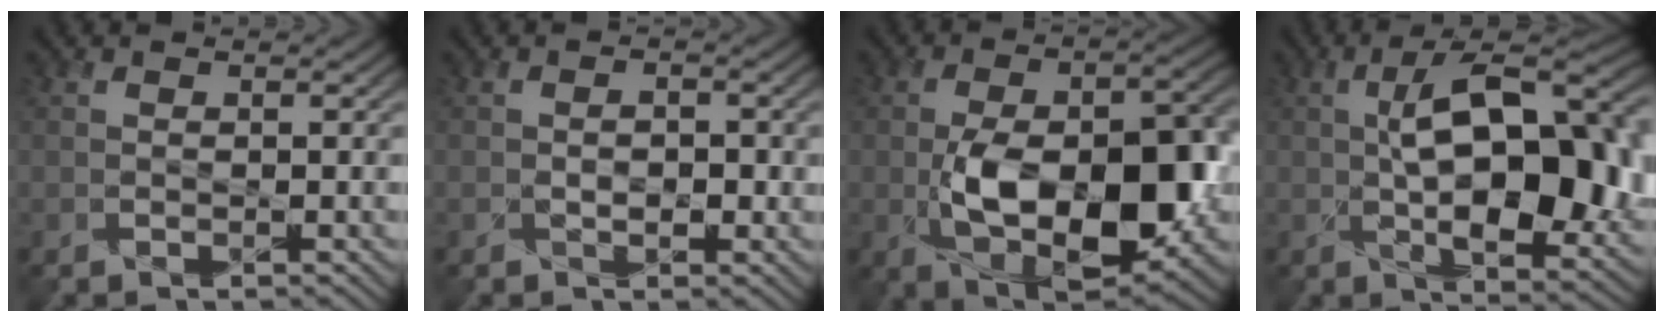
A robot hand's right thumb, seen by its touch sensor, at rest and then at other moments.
{"total": 2.1, "force": [-0.4, 1.4, 1.6], "torque": [-0.022, -0.002, -0.007]}
{"total": 14.4, "force": [-2.8, 7.6, 12.0], "torque": [-0.190, -0.018, -0.052]}
{"total": 16.0, "force": [0.8, 7.1, 14.3], "torque": [-0.209, 0.007, 0.016]}